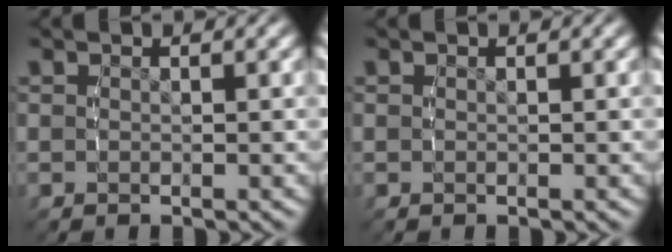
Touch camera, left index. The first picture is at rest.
{"total": 0.0}